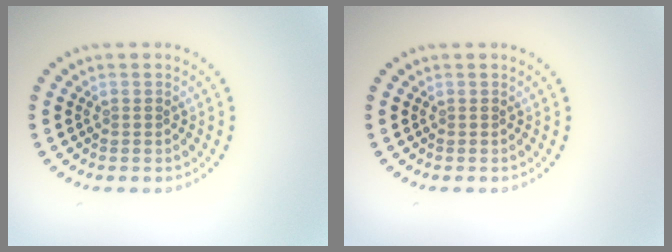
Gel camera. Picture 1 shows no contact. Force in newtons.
{"total": 0.0}